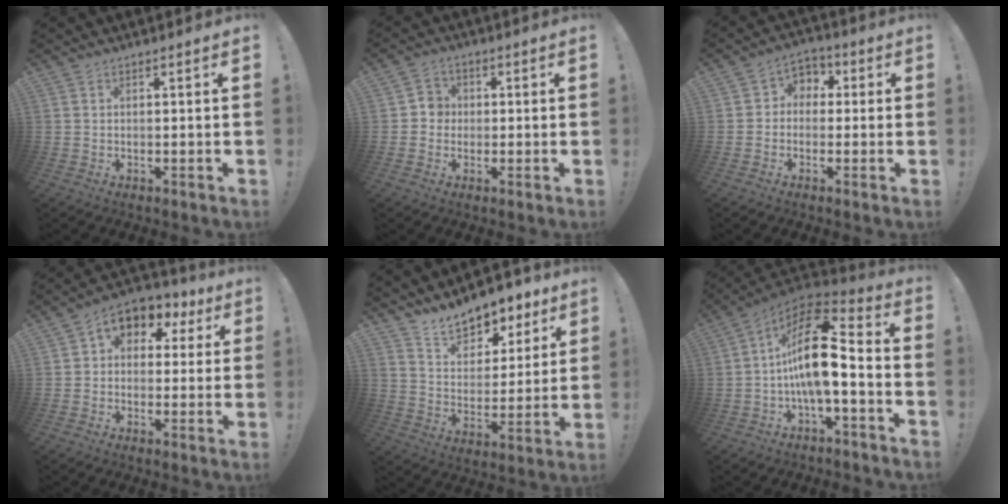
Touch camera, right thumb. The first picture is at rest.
{"total": 4.3, "force": [-0.5, 4.1, 1.1], "torque": [-0.014, 0.010, -0.011]}
{"total": 5.3, "force": [-1.7, 4.7, 1.6], "torque": [-0.021, 0.020, -0.028]}
{"total": 7.2, "force": [1.7, 6.2, 3.3], "torque": [-0.043, -0.006, 0.036]}
{"total": 11.6, "force": [10.0, 5.0, 2.9], "torque": [-0.056, -0.074, 0.187]}
{"total": 18.6, "force": [0.1, 8.3, 16.6], "torque": [-0.296, 0.013, 0.004]}